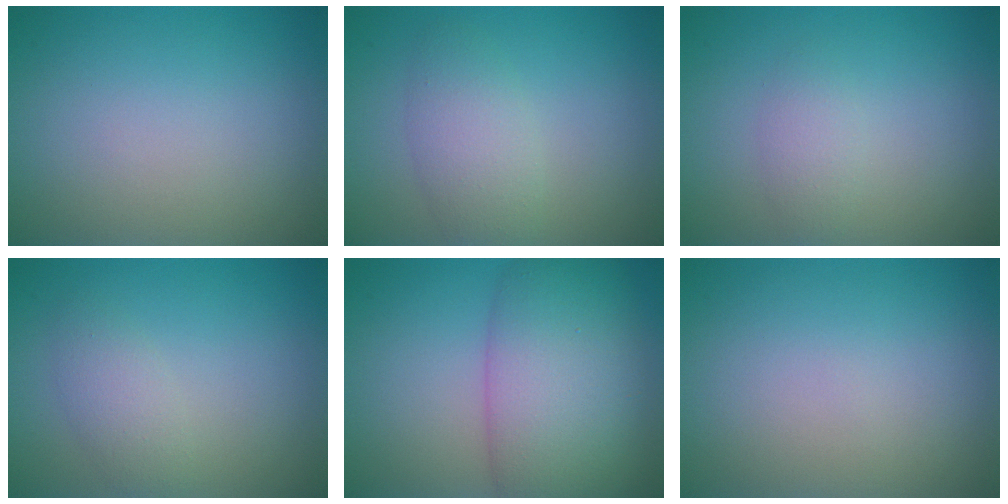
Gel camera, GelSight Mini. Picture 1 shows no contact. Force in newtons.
{"total": 3.2, "press": 3.2, "slide": 0.1}
{"total": 1.5, "press": 1.5, "slide": 0.0}
{"total": 2.2, "press": 2.2, "slide": 0.1}
{"total": 9.9, "press": 9.9, "slide": 0.2}
{"total": 0.0}